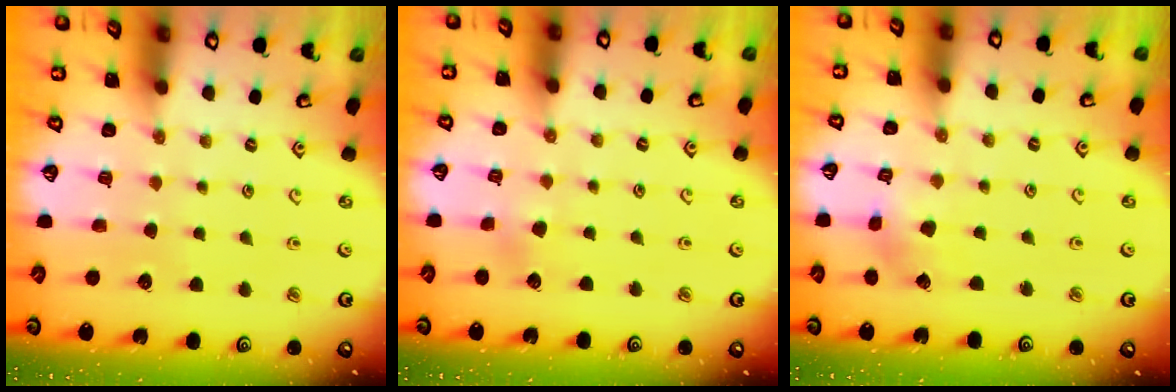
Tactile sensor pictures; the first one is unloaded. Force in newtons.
{"total": 2.1, "press": 2.0, "slide": 0.6}
{"total": 3.2, "press": 3.2, "slide": 0.3}